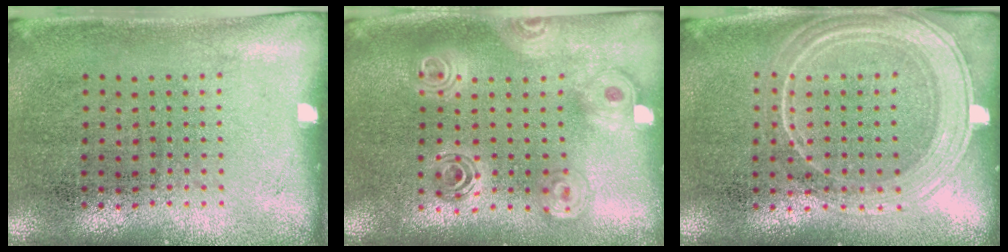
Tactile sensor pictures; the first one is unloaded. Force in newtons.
{"total": 1.9, "press": 1.6, "slide": 1.0}
{"total": 1.9, "press": 1.8, "slide": 0.3}